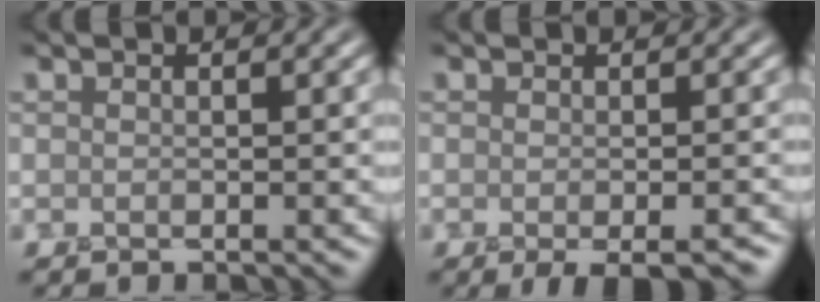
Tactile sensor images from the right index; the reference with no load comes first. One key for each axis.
{"total": 2.8, "fx": -1.5, "fy": 0.6, "fz": 2.3, "tx": -0.033, "ty": -0.009, "tz": -0.020}